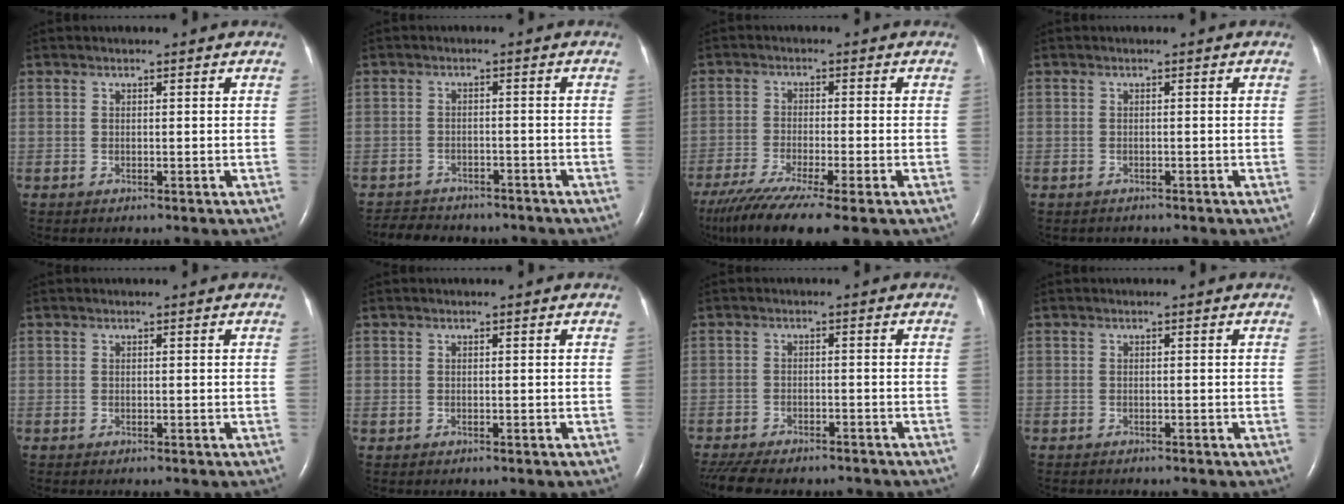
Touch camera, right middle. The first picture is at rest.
{"total": 9.9, "force": [-8.7, 3.7, 2.9], "torque": [-0.060, 0.002, -0.111]}
{"total": 13.7, "force": [-9.8, 1.3, 9.6], "torque": [-0.172, -0.037, -0.161]}
{"total": 1.5, "force": [-1.3, 0.6, 0.1], "torque": [-0.012, -0.002, -0.016]}
{"total": 0.0}
{"total": 0.0}
{"total": 13.9, "force": [-11.7, 4.6, 5.9], "torque": [-0.141, -0.014, -0.160]}
{"total": 1.7, "force": [-1.5, 0.4, 0.7], "torque": [-0.016, -0.005, -0.015]}